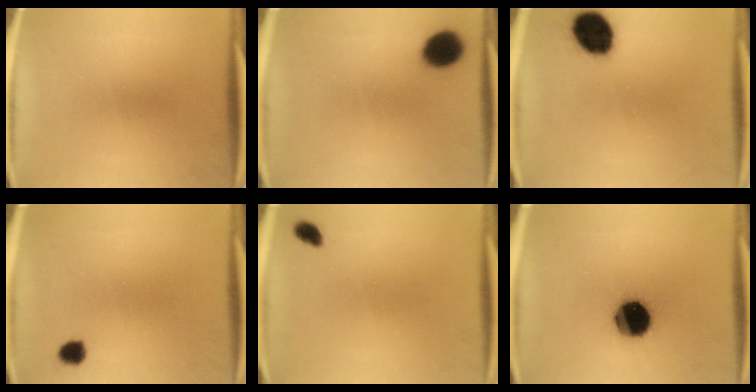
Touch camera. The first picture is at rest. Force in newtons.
{"total": 8.6}
{"total": 12.5}
{"total": 2.4}
{"total": 1.8}
{"total": 15.9}